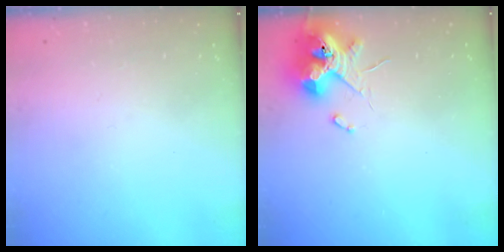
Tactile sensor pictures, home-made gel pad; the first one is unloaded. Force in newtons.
{"total": 10.7, "press": 10.6, "slide": 1.2}